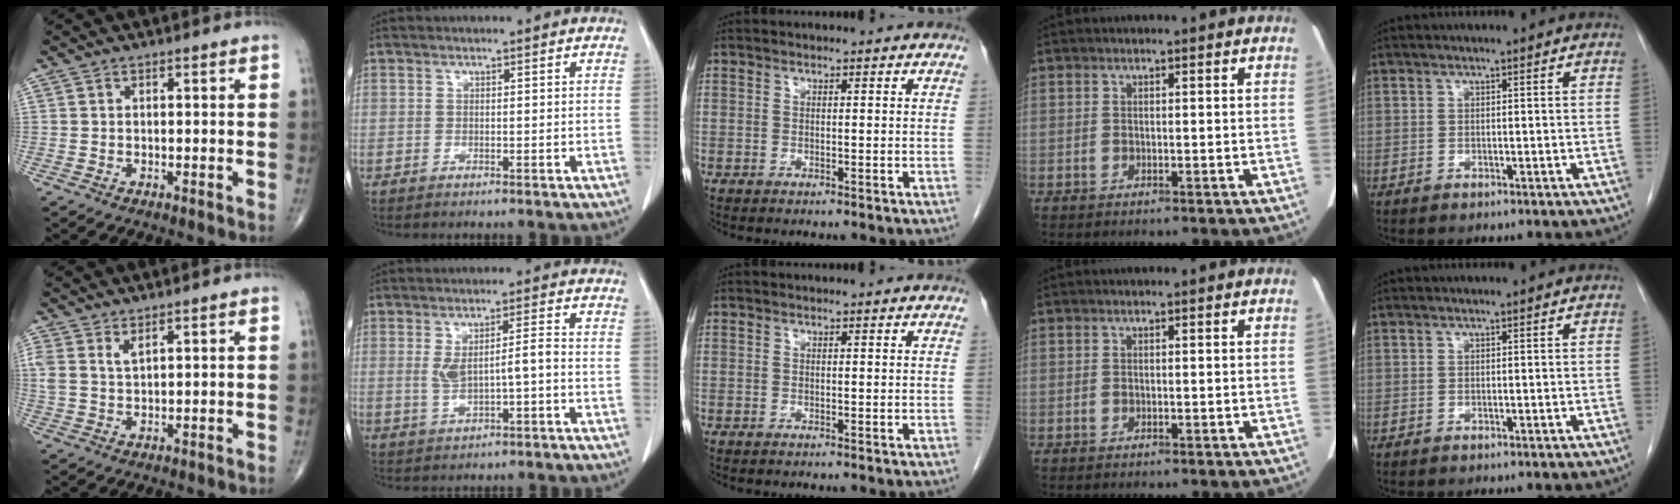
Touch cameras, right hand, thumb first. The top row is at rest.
{"thumb": {"total": 3.1, "force": [1.9, 1.1, 2.1], "torque": [-0.048, -0.005, 0.045]}, "index": {"total": 5.1, "force": [-0.4, 0.9, 5.0], "torque": [-0.095, 0.010, 0.001]}}